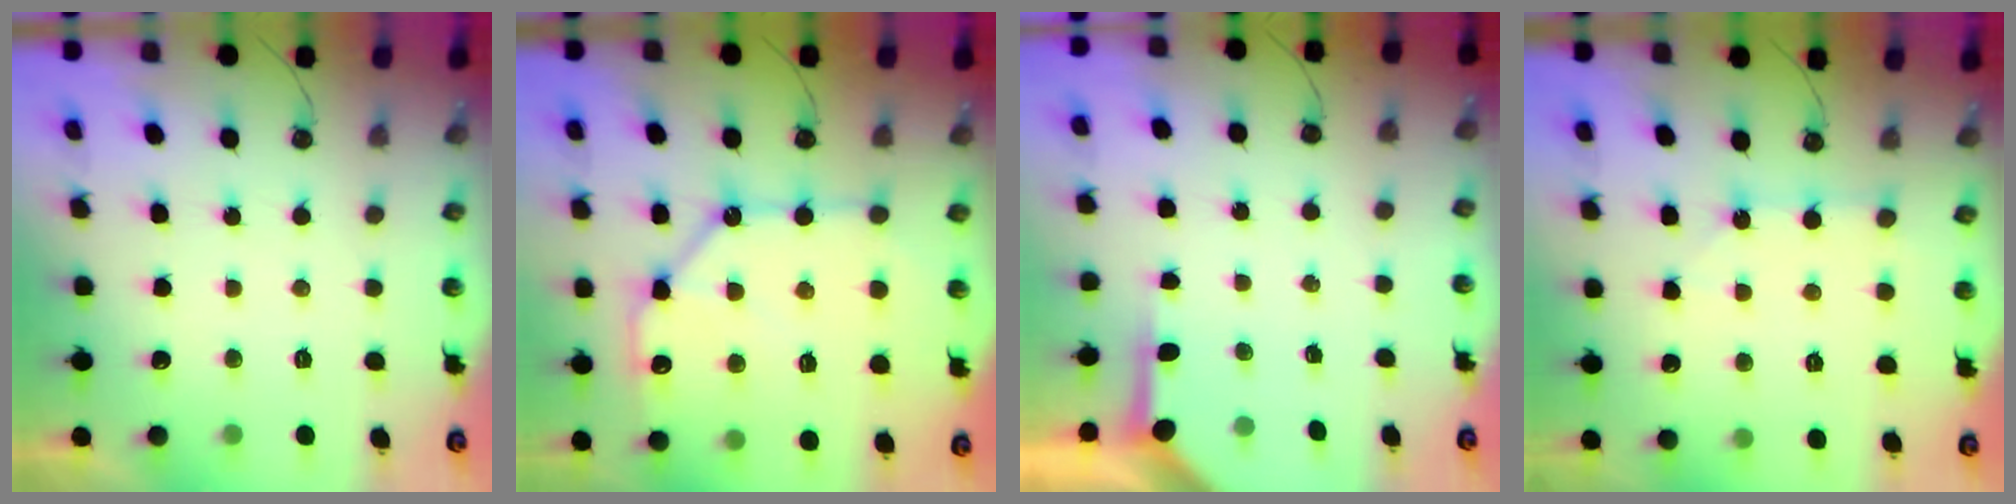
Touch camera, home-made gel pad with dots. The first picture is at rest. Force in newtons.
{"total": 14.0, "press": 14.0, "slide": 1.3}
{"total": 3.9, "press": 3.9, "slide": 0.4}
{"total": 1.9, "press": 1.9, "slide": 0.0}